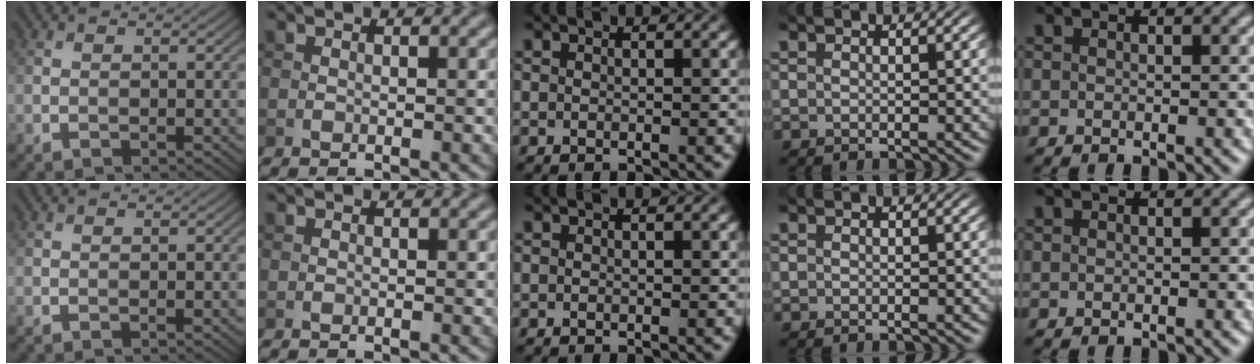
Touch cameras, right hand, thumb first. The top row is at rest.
{}